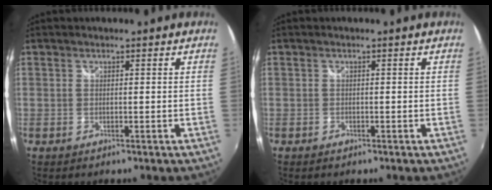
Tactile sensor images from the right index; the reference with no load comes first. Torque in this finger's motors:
{"motor_torque": [0.06, -0.06, 0.03, 0.00]}